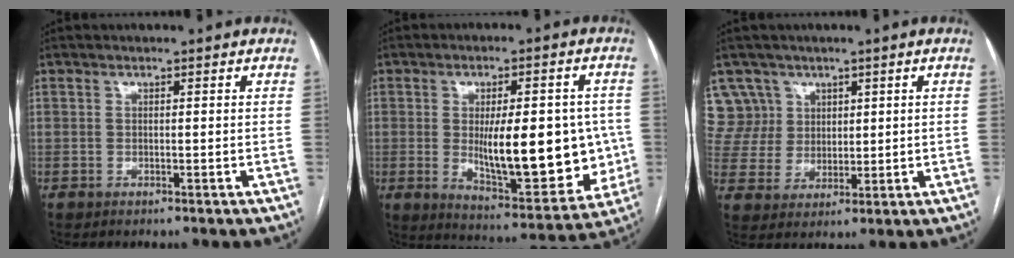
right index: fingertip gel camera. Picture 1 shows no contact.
{"total": 18.1, "force": [-1.1, 6.1, 17.0], "torque": [-0.233, -0.003, 0.004]}
{"total": 7.7, "force": [4.3, 6.4, -0.5], "torque": [0.010, 0.020, 0.095]}